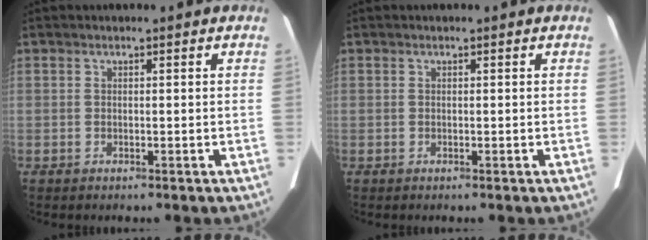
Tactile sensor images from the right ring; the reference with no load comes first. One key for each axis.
{"total": 0.0}